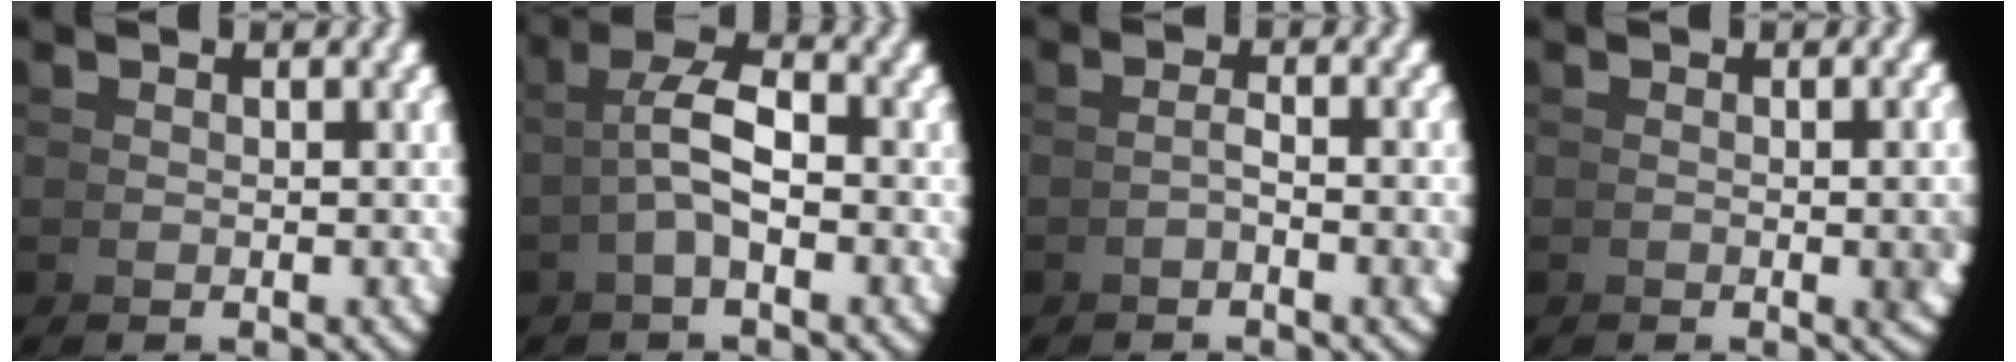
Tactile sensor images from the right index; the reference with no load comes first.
{"total": 4.2, "force": [1.2, 1.6, 3.7], "torque": [-0.061, 0.005, 0.015]}
{"total": 2.0, "force": [-0.7, -0.6, 1.8], "torque": [-0.016, 0.008, -0.014]}
{"total": 3.4, "force": [-0.2, 1.1, 3.2], "torque": [-0.029, 0.010, -0.010]}